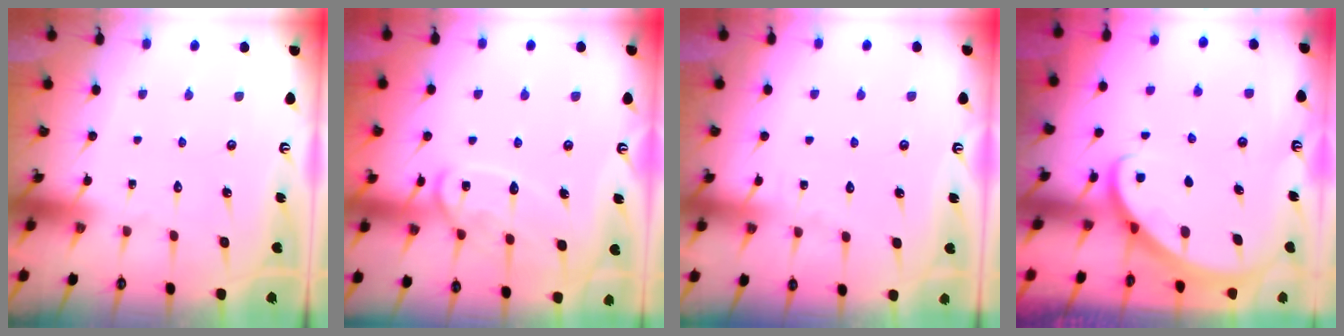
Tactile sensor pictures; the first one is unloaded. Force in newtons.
{"total": 12.8, "press": 12.8, "slide": 1.1}
{"total": 2.6, "press": 2.6, "slide": 0.3}
{"total": 2.8, "press": 2.8, "slide": 0.2}